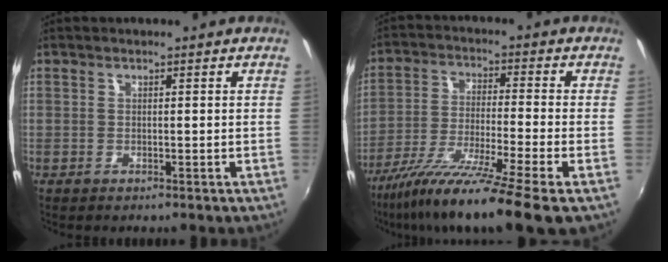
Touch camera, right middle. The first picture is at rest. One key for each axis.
{"total": 15.9, "fx": -11.3, "fy": -0.6, "fz": 11.1, "tx": -0.215, "ty": -0.044, "tz": -0.199}